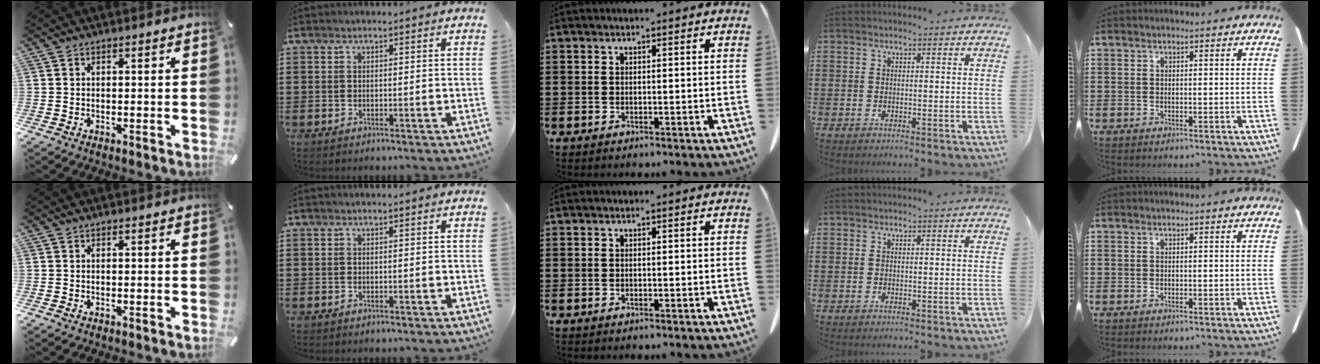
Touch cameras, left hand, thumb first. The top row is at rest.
{}